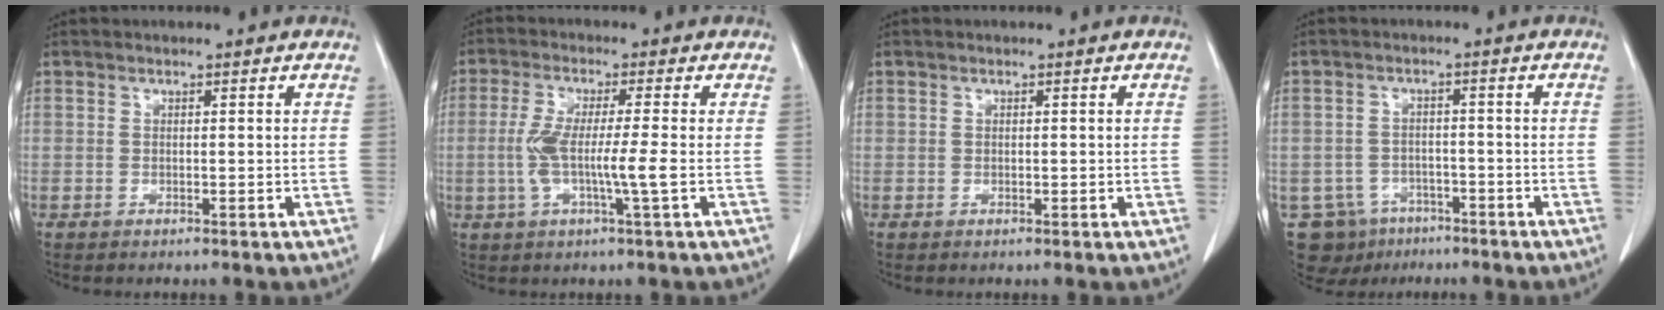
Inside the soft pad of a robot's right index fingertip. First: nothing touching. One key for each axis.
{"total": 6.8, "fx": -1.1, "fy": -0.3, "fz": 6.7, "tx": -0.137, "ty": -0.006, "tz": -0.024}
{"total": 0.0}
{"total": 7.1, "fx": -4.5, "fy": 5.5, "fz": 0.5, "tx": -0.007, "ty": 0.014, "tz": -0.063}